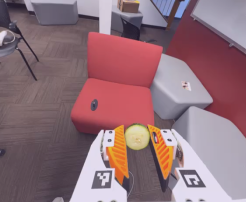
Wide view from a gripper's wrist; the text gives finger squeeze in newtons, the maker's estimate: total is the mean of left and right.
{"total": 8.1, "left": 7.8, "right": 8.4}